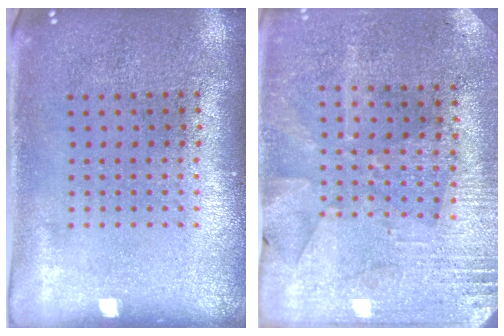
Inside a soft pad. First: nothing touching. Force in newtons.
{"total": 2.9, "press": 2.8, "slide": 0.8}